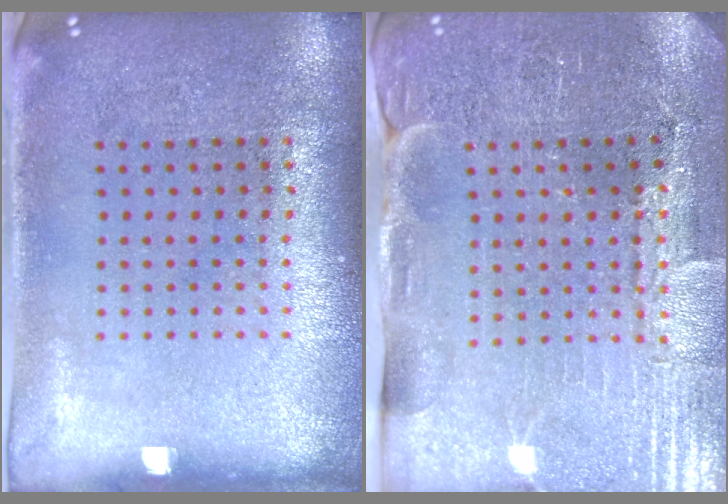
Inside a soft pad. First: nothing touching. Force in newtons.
{"total": 3.7, "press": 3.6, "slide": 0.4}